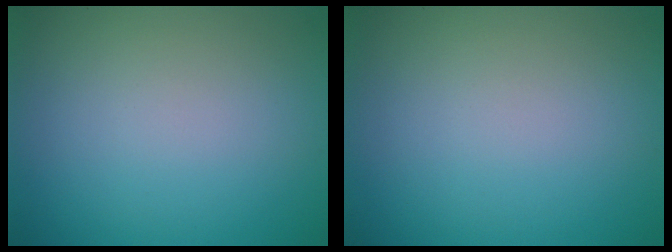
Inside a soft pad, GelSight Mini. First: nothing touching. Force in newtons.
{"total": 0.0}